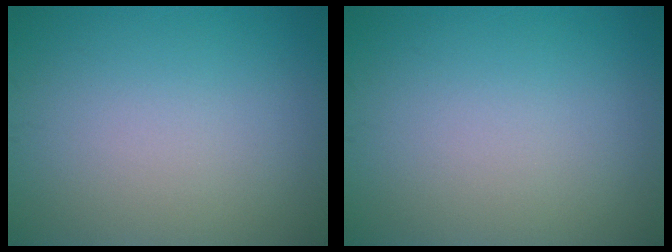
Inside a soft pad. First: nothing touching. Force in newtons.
{"total": 0.0}